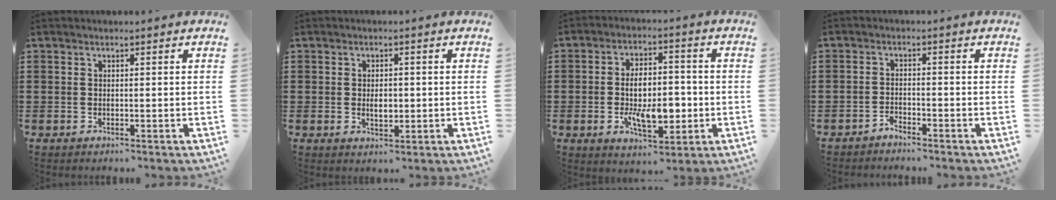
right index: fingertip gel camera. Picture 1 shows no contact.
{"total": 2.8, "force": [-0.1, 1.4, 2.4], "torque": [-0.037, 0.000, -0.004]}
{"total": 8.7, "force": [-1.5, 4.5, 7.3], "torque": [-0.113, 0.001, -0.031]}
{"total": 1.7, "force": [-1.7, 0.2, 0.0], "torque": [-0.007, 0.006, -0.036]}